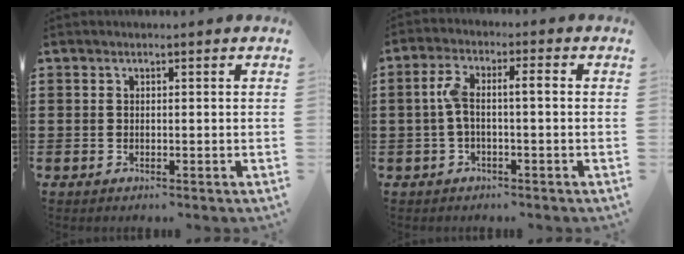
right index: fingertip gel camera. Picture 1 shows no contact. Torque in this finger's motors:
{"motor_torque": [0.96, -0.31, 0.25, 0.05]}